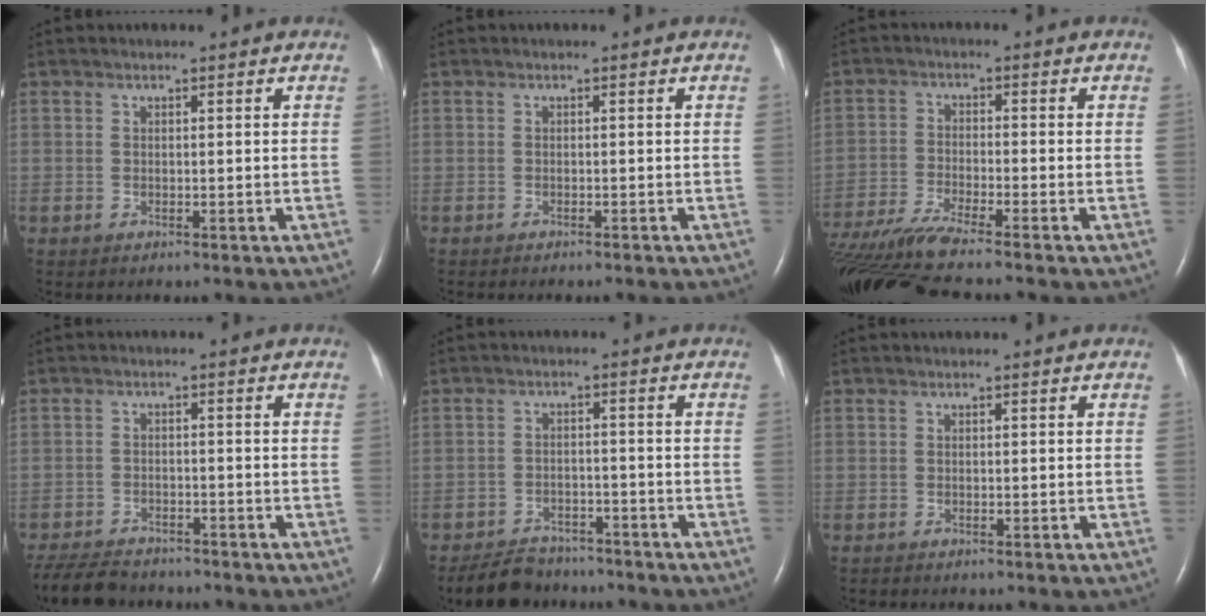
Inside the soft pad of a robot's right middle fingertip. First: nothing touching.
{"total": 3.0, "force": [-2.7, 0.3, 1.4], "torque": [-0.019, -0.003, -0.030]}
{"total": 10.8, "force": [-9.5, -1.2, 5.0], "torque": [-0.093, -0.026, -0.168]}
{"total": 8.3, "force": [-7.6, 2.3, 2.5], "torque": [-0.047, -0.014, -0.121]}
{"total": 6.7, "force": [-6.0, 2.8, 1.3], "torque": [-0.029, -0.007, -0.097]}
{"total": 0.0}